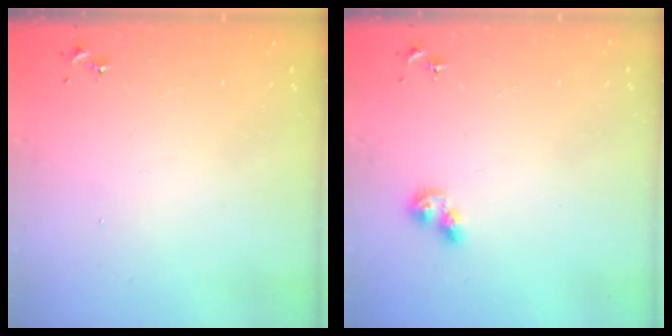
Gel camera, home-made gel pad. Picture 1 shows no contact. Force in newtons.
{"total": 5.5, "press": 5.5, "slide": 0.3}